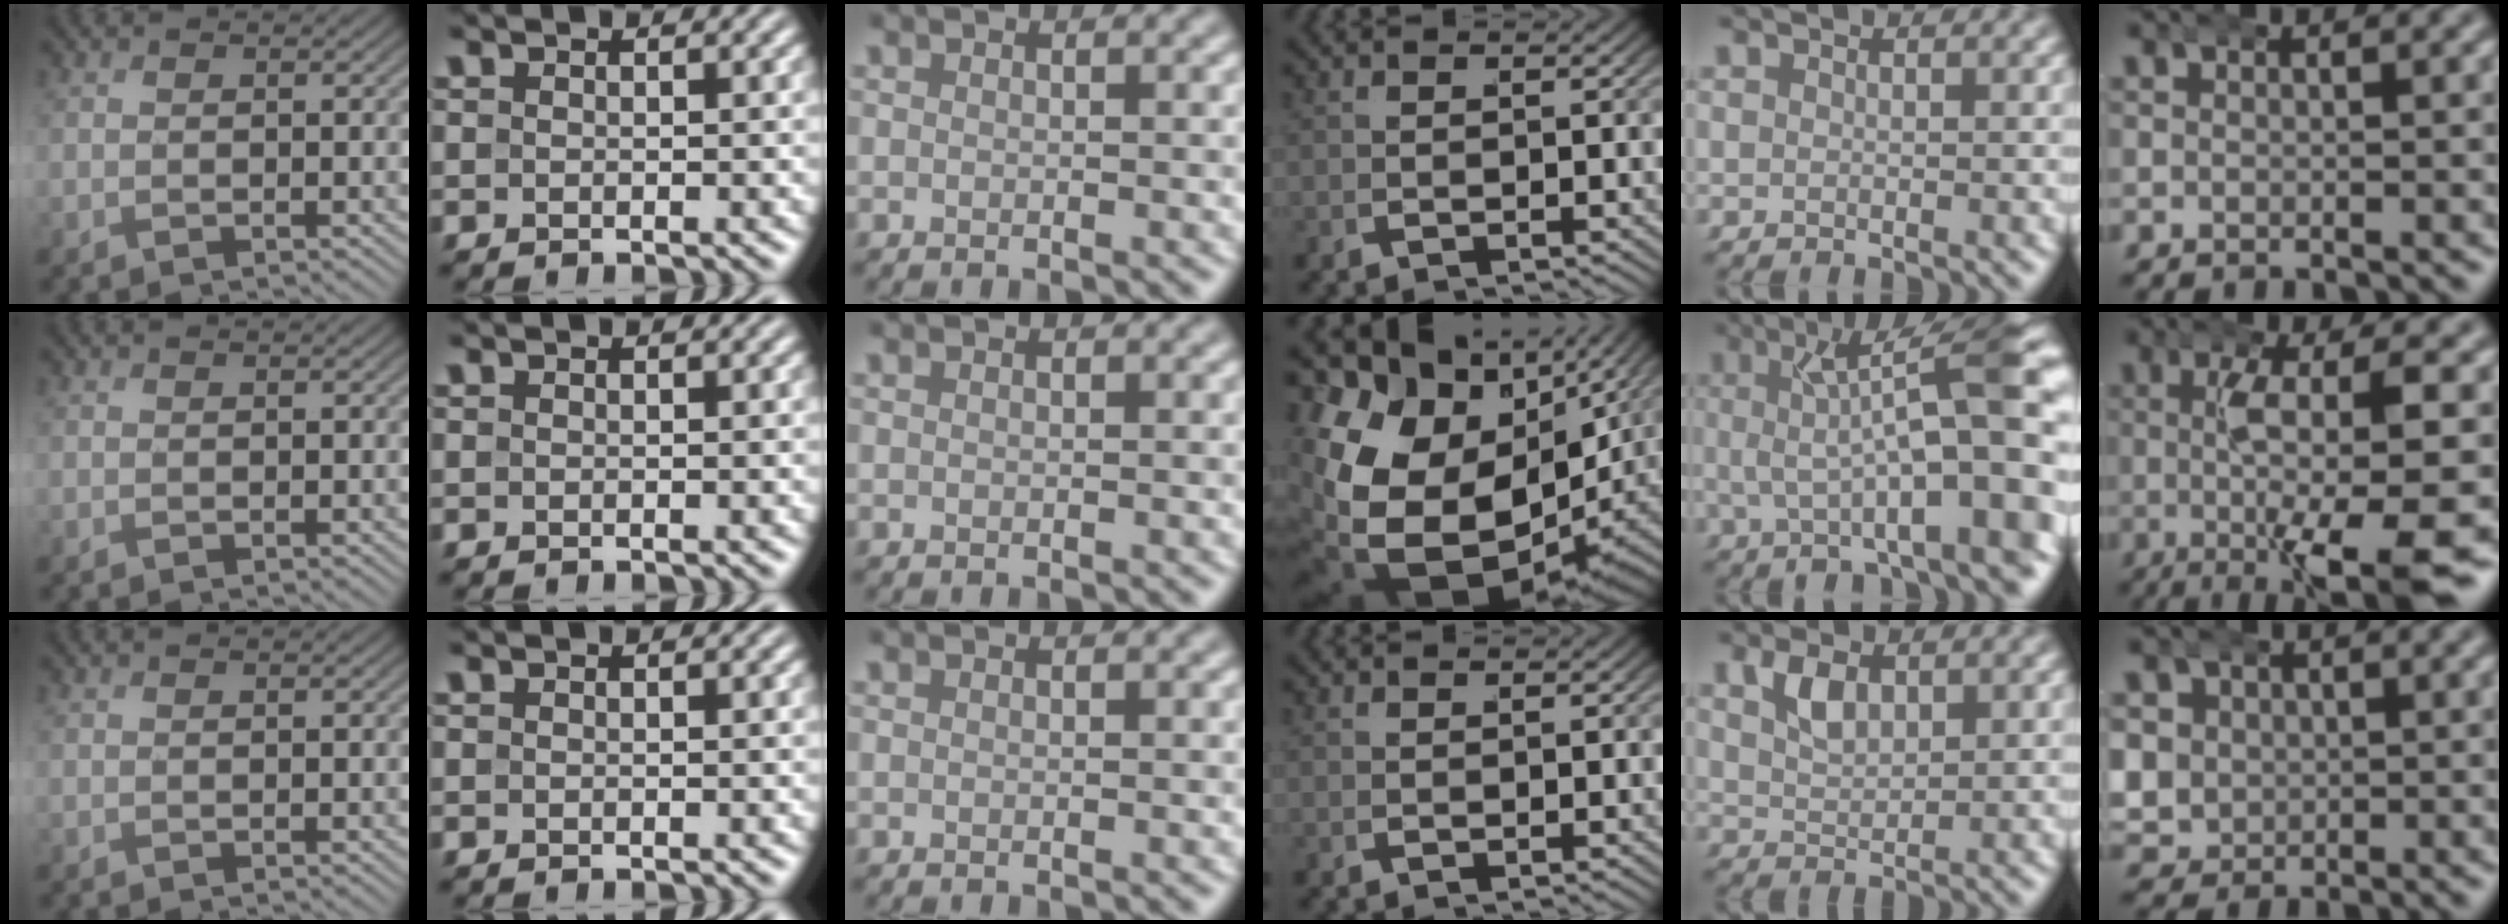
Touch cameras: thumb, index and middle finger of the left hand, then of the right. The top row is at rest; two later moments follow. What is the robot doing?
{"motion": "wrap", "object": "aluminum foil"}